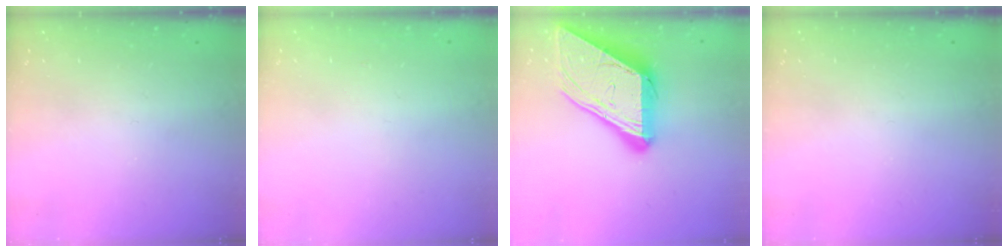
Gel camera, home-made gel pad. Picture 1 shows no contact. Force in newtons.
{"total": 0.9, "press": 0.9, "slide": 0.0}
{"total": 19.0, "press": 18.8, "slide": 2.1}
{"total": 0.0}